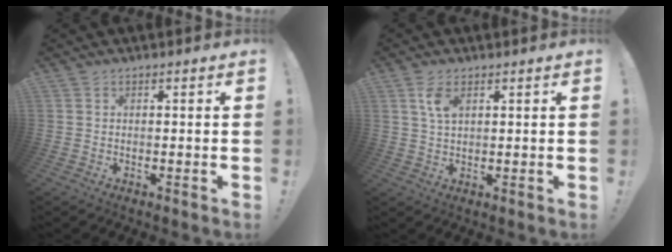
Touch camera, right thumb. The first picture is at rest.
{"total": 4.9, "force": [2.1, 2.4, 3.8], "torque": [-0.067, -0.004, 0.035]}